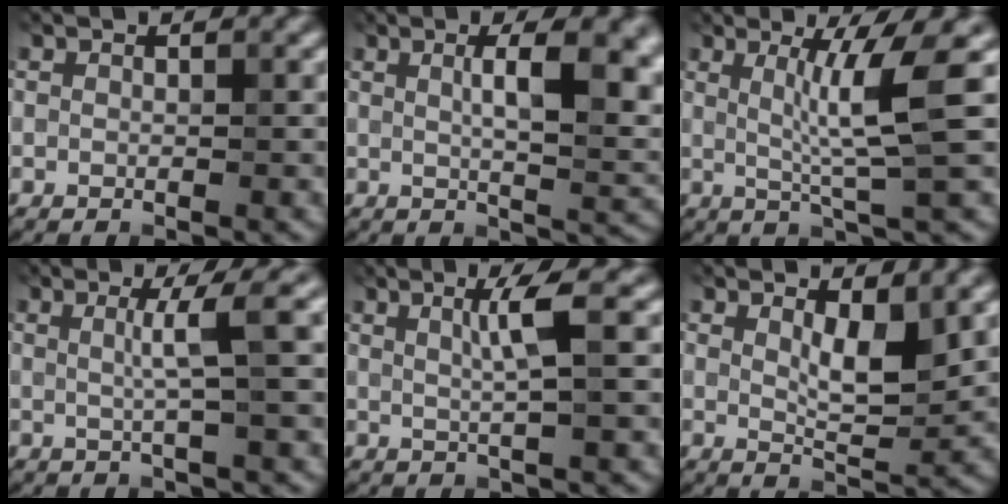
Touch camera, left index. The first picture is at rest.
{"total": 8.5, "force": [2.1, 2.5, 7.9], "torque": [-0.101, 0.010, 0.036]}
{"total": 5.1, "force": [1.2, 0.0, 4.9], "torque": [-0.091, 0.002, 0.025]}
{"total": 3.5, "force": [0.7, 0.1, 3.4], "torque": [-0.060, 0.011, 0.009]}
{"total": 2.8, "force": [0.9, 0.0, 2.7], "torque": [-0.052, 0.005, 0.015]}
{"total": 3.3, "force": [1.5, 0.9, 2.9], "torque": [-0.054, -0.003, 0.029]}